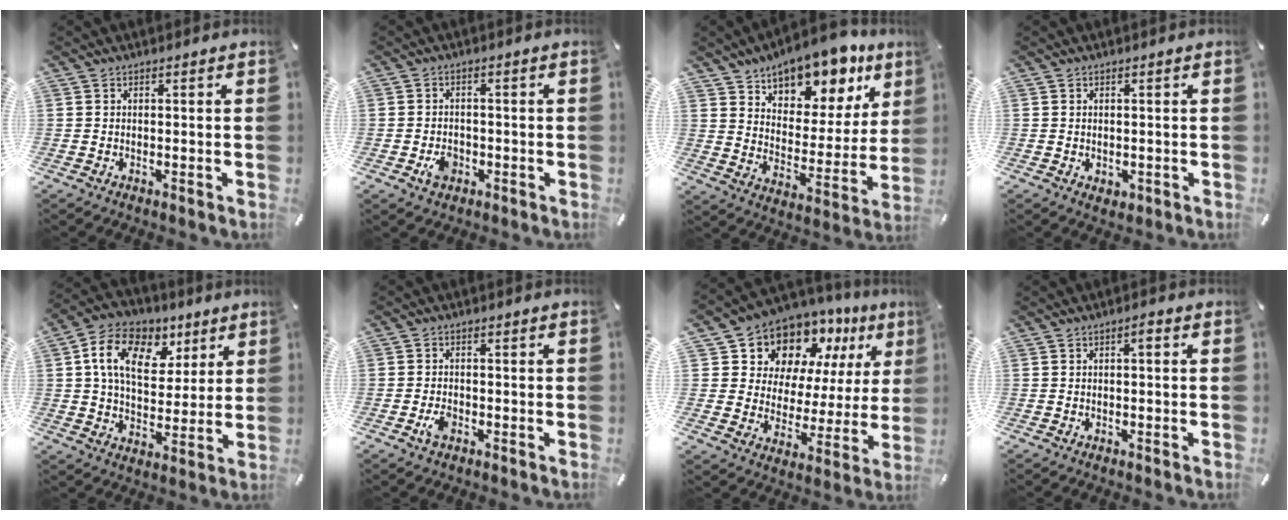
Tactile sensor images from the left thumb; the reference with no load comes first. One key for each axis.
{"total": 4.0, "fx": -1.5, "fy": 3.1, "fz": 2.0, "tx": -0.040, "ty": 0.005, "tz": -0.026}
{"total": 14.0, "fx": 12.0, "fy": 6.3, "fz": 3.4, "tx": -0.047, "ty": -0.107, "tz": 0.206}
{"total": 1.2, "fx": 0.1, "fy": 1.1, "fz": 0.3, "tx": -0.007, "ty": 0.004, "tz": 0.001}
{"total": 14.3, "fx": 6.0, "fy": 10.0, "fz": 8.3, "tx": -0.147, "ty": -0.008, "tz": 0.113}
{"total": 2.7, "fx": -1.2, "fy": 1.8, "fz": 1.7, "tx": -0.037, "ty": 0.002, "tz": -0.022}
{"total": 11.1, "fx": 8.5, "fy": 7.0, "fz": 1.6, "tx": -0.036, "ty": -0.089, "tz": 0.153}
{"total": 1.3, "fx": -0.1, "fy": 0.4, "fz": 1.2, "tx": -0.025, "ty": 0.006, "tz": -0.005}